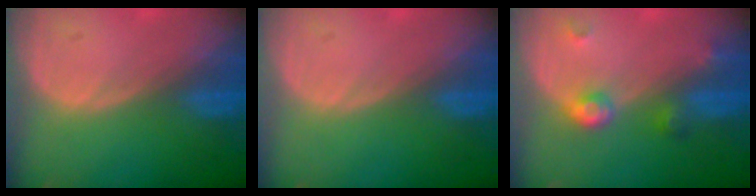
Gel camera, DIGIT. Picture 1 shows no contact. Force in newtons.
{"total": 0.0}
{"total": 3.9, "press": 3.6, "slide": 1.5}